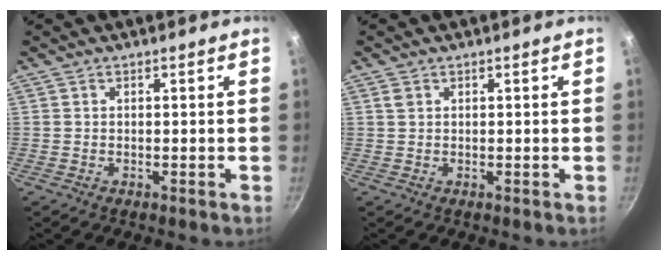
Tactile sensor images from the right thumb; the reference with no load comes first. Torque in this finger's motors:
{"motor_torque": [0.06, 0.21, 0.42, 0.17, -0.07]}